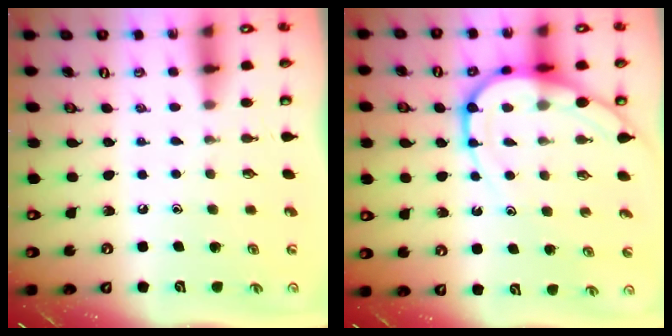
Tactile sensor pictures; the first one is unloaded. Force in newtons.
{"total": 10.8, "press": 10.8, "slide": 1.0}